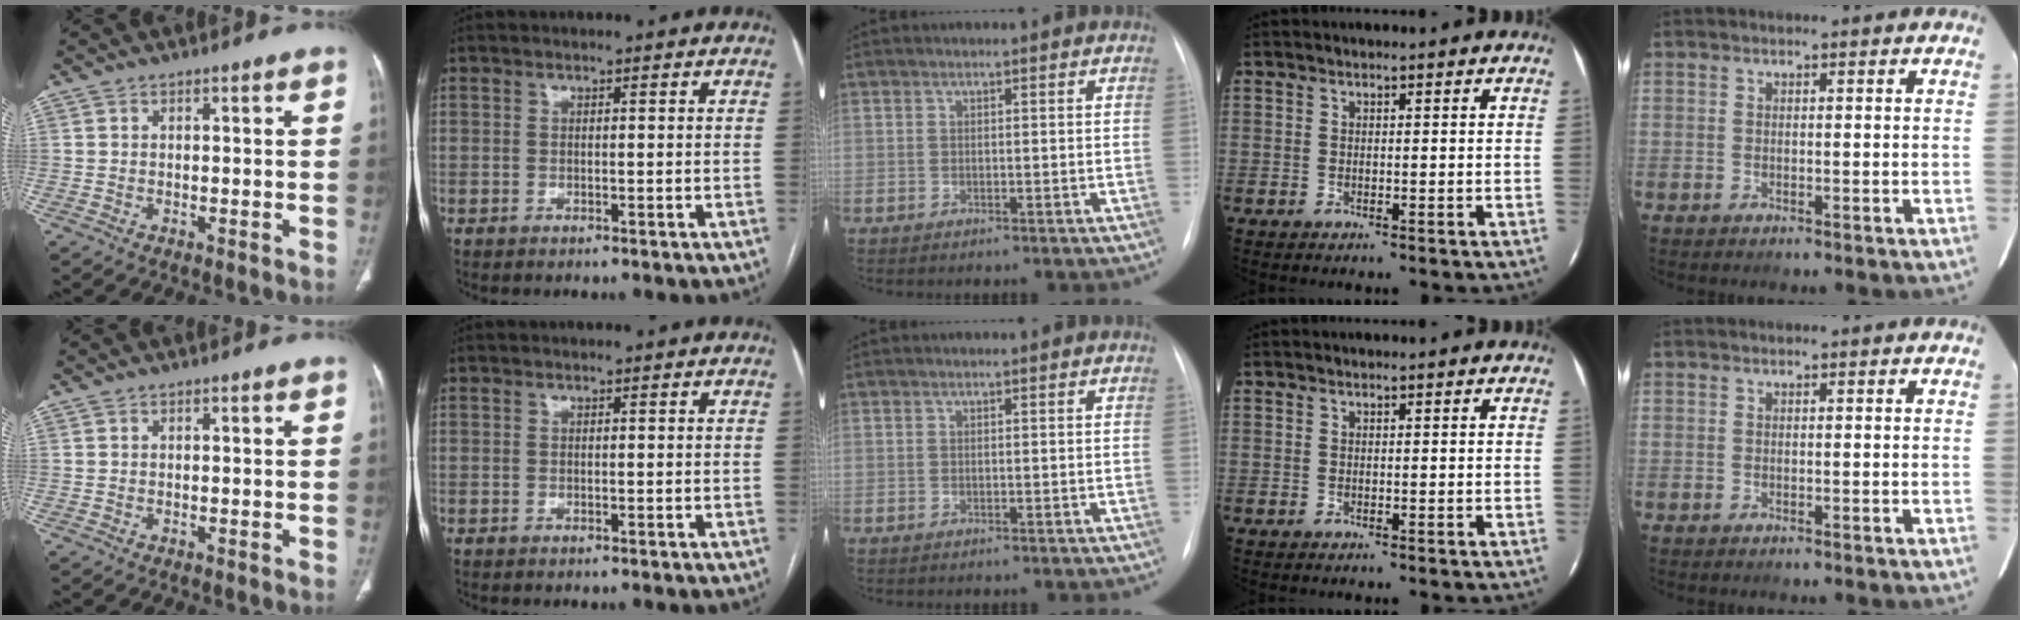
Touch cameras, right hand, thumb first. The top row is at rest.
{}